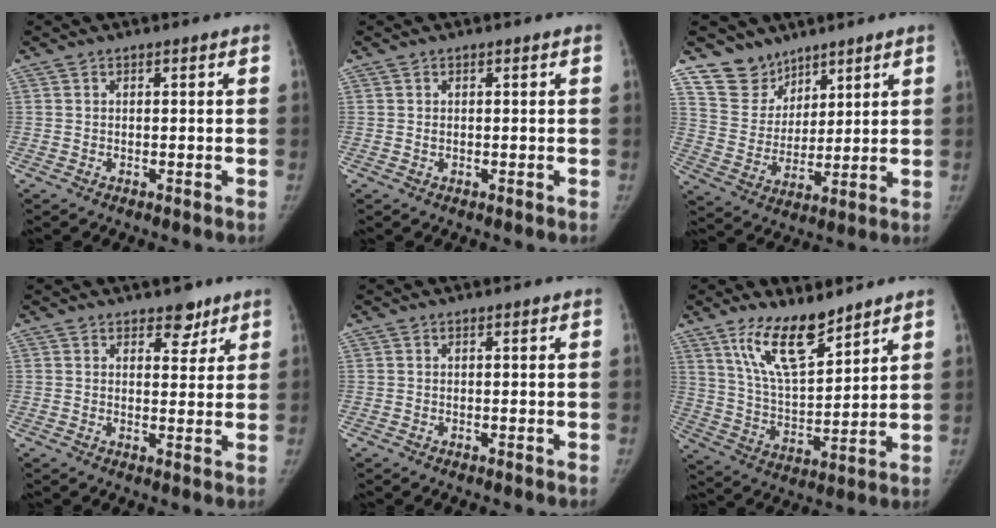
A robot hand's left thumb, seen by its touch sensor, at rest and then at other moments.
{"total": 0.5, "force": [0.0, 0.4, 0.3], "torque": [-0.005, 0.000, 0.002]}
{"total": 9.1, "force": [7.0, 5.7, 0.3], "torque": [0.033, -0.062, 0.147]}
{"total": 3.9, "force": [2.8, 2.2, 1.5], "torque": [0.006, -0.017, 0.039]}
{"total": 0.0}
{"total": 12.7, "force": [9.0, 4.2, 7.9], "torque": [-0.120, -0.062, 0.178]}